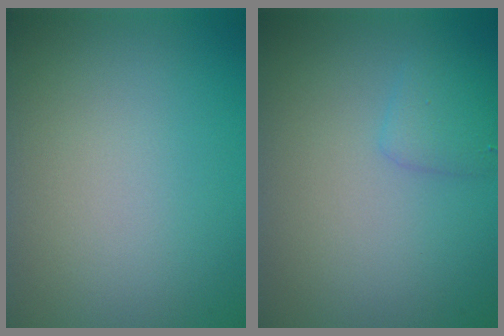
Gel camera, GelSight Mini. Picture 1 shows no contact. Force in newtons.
{"total": 1.7, "press": 1.7, "slide": 0.1}